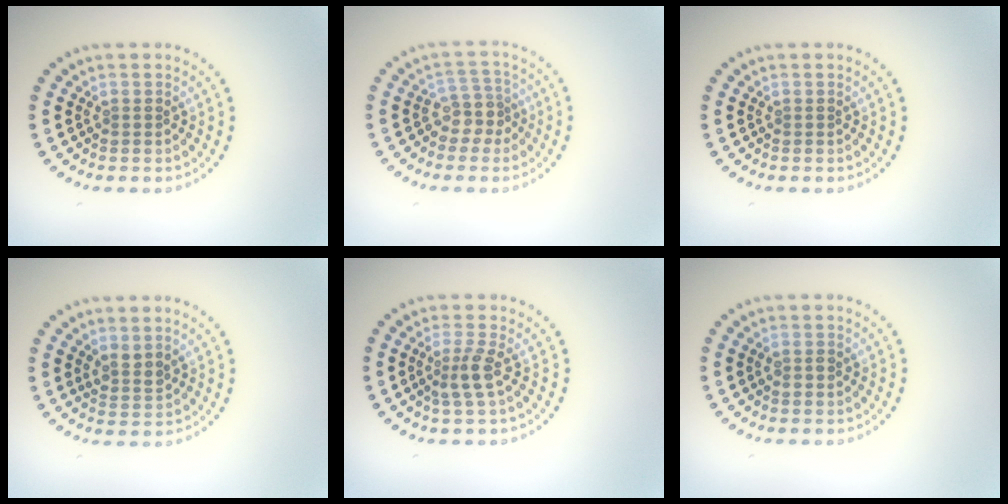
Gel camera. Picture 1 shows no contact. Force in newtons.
{"total": 2.6, "press": 2.2, "slide": 1.5}
{"total": 0.0}
{"total": 1.6, "press": 1.2, "slide": 1.0}
{"total": 2.2, "press": 1.8, "slide": 1.4}
{"total": 0.9, "press": 0.9, "slide": 0.0}